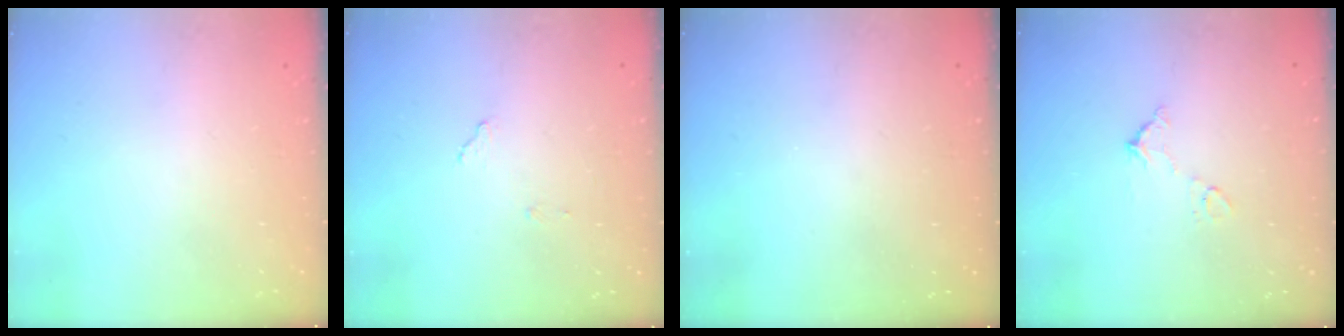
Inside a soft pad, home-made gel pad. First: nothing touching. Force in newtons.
{"total": 7.3, "press": 7.2, "slide": 0.3}
{"total": 2.9, "press": 2.8, "slide": 0.8}
{"total": 6.3, "press": 6.3, "slide": 0.4}